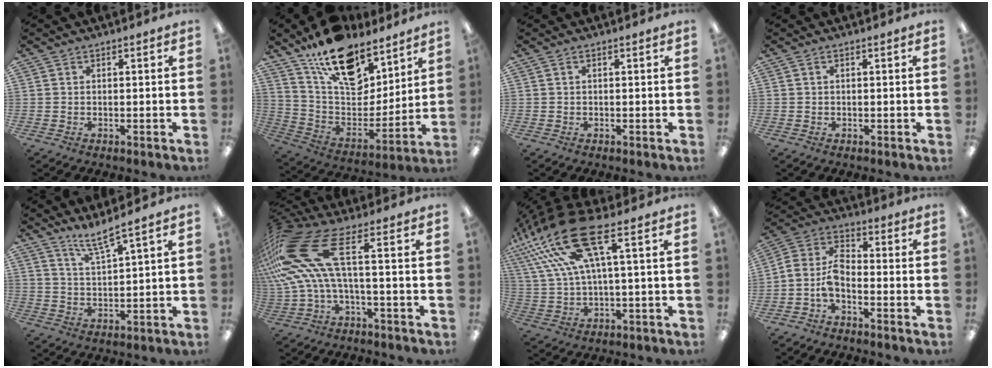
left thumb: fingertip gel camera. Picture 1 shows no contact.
{"total": 18.8, "force": [13.2, 9.6, 9.3], "torque": [-0.160, -0.087, 0.238]}
{"total": 0.0}
{"total": 0.0}
{"total": 5.5, "force": [4.8, -0.1, 2.7], "torque": [-0.058, -0.028, 0.083]}
{"total": 15.2, "force": [3.5, 5.8, 13.6], "torque": [-0.303, -0.030, 0.055]}
{"total": 18.5, "force": [8.8, 5.4, 15.3], "torque": [-0.316, -0.017, 0.150]}
{"total": 7.6, "force": [-3.1, 4.2, 5.5], "torque": [-0.124, -0.009, -0.059]}